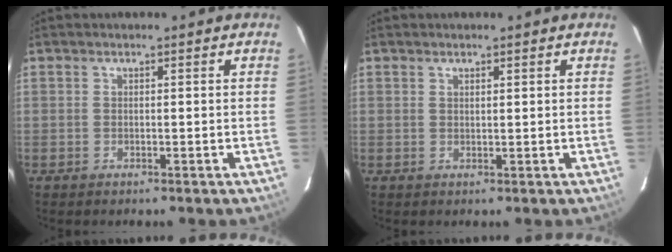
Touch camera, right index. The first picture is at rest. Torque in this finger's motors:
{"motor_torque": [-0.15, 0.12, 0.00, 0.00]}